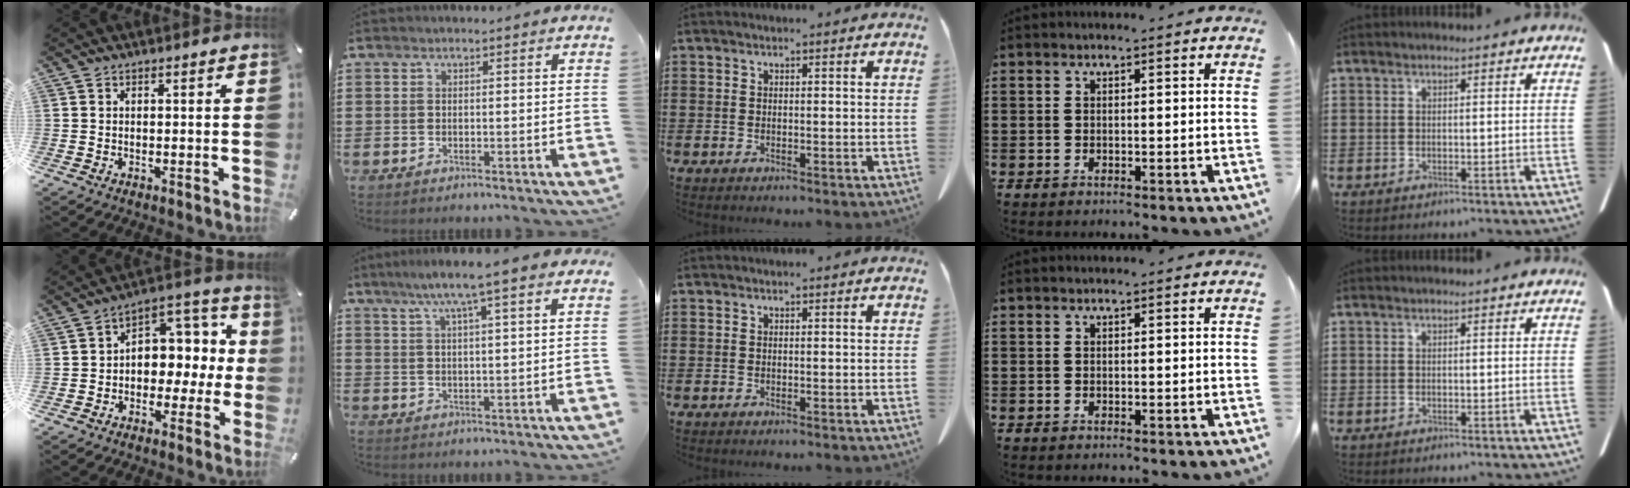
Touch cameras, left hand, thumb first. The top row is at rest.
{"thumb": {"total": 8.4, "force": [0.1, 7.5, 3.9], "torque": [-0.047, -0.003, 0.003]}, "index": {"total": 6.8, "force": [4.7, 0.2, 4.9], "torque": [-0.108, -0.002, 0.080]}}